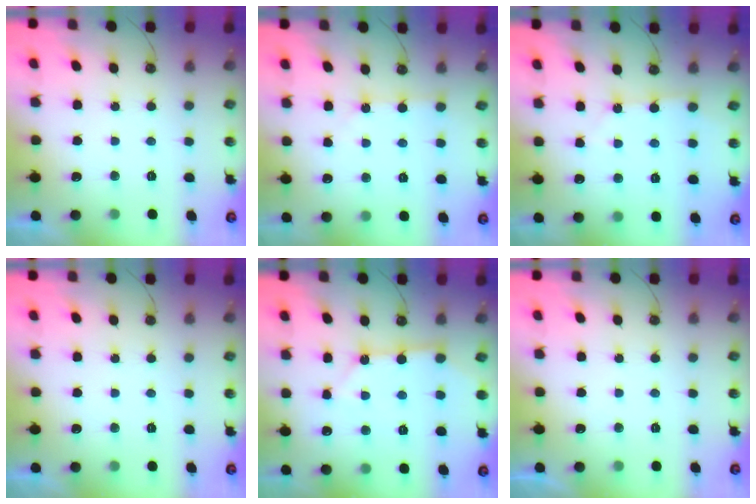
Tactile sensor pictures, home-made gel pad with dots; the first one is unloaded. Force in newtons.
{"total": 1.5, "press": 1.5, "slide": 0.3}
{"total": 6.0, "press": 5.9, "slide": 0.8}
{"total": 0.0}
{"total": 8.1, "press": 8.1, "slide": 0.8}
{"total": 0.0}